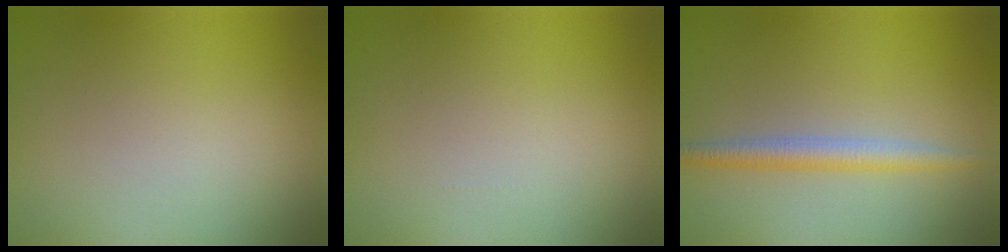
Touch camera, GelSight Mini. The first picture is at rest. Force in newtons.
{"total": 0.0}
{"total": 2.3, "press": 2.3, "slide": 0.1}